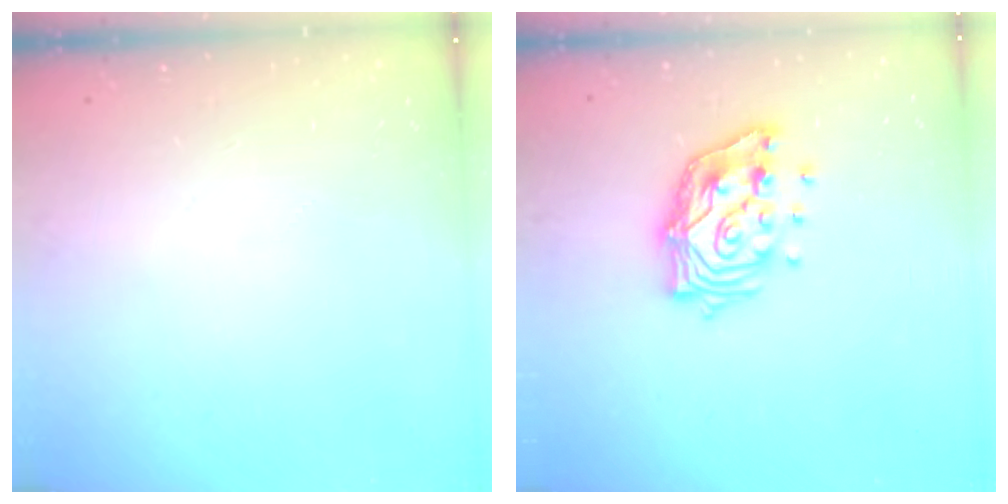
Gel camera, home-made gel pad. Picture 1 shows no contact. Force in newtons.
{"total": 13.9, "press": 13.8, "slide": 1.4}